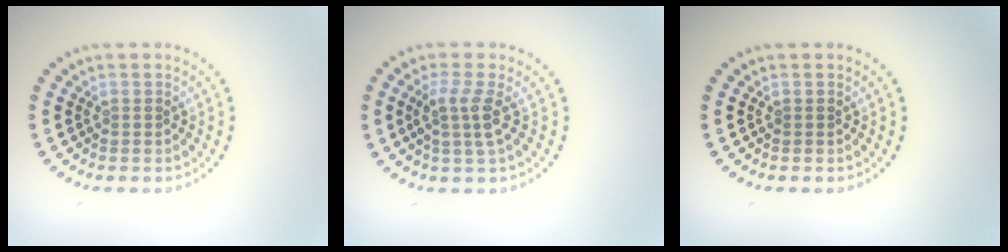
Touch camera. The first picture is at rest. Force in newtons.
{"total": 2.5, "press": 2.0, "slide": 1.6}
{"total": 0.0}